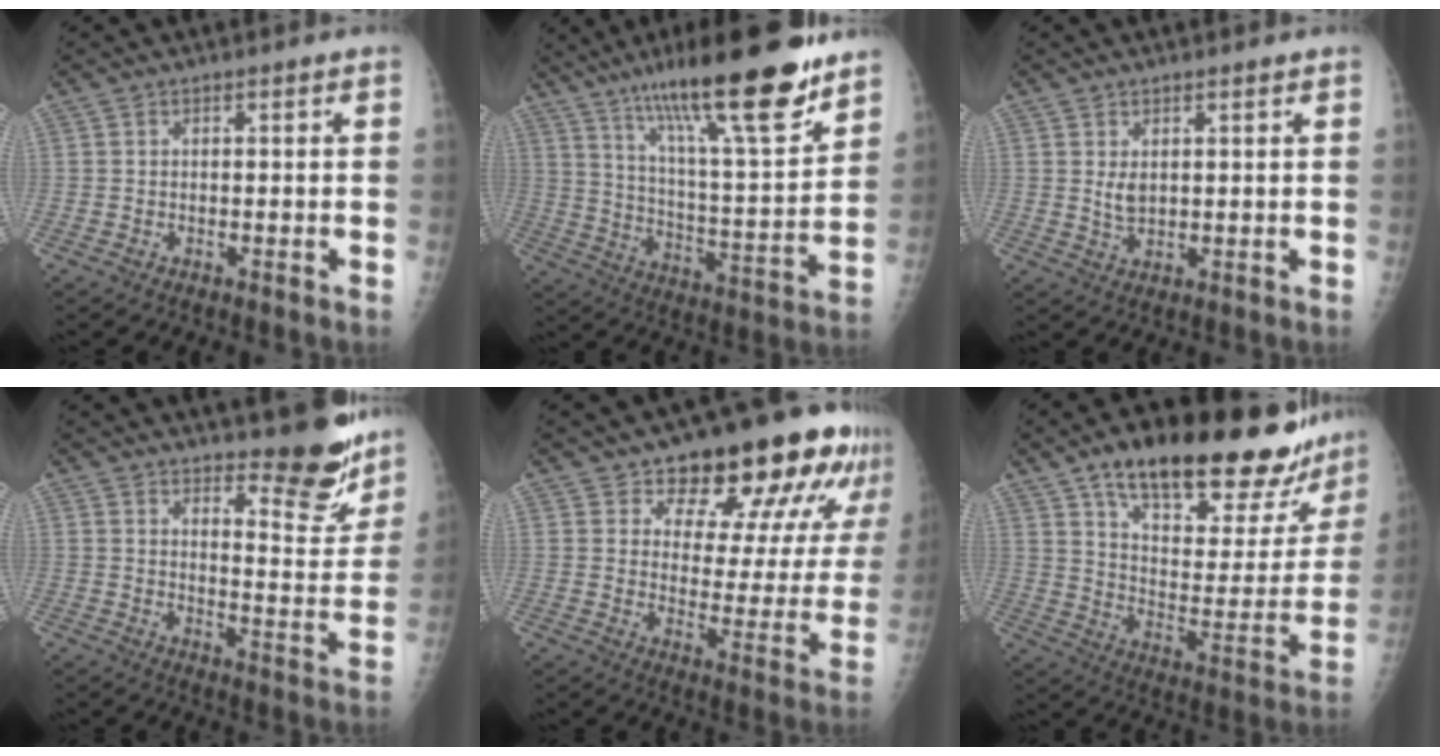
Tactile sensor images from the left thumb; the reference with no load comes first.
{"total": 24.1, "force": [16.5, 4.4, 17.0], "torque": [-0.257, -0.073, 0.271]}
{"total": 2.9, "force": [1.2, 1.6, 2.1], "torque": [-0.033, -0.013, 0.027]}
{"total": 11.6, "force": [9.7, 3.3, 5.3], "torque": [-0.037, -0.092, 0.132]}
{"total": 19.9, "force": [13.8, 8.9, 11.2], "torque": [-0.101, -0.064, 0.176]}
{"total": 30.0, "force": [20.9, 9.9, 19.1], "torque": [-0.245, -0.070, 0.308]}